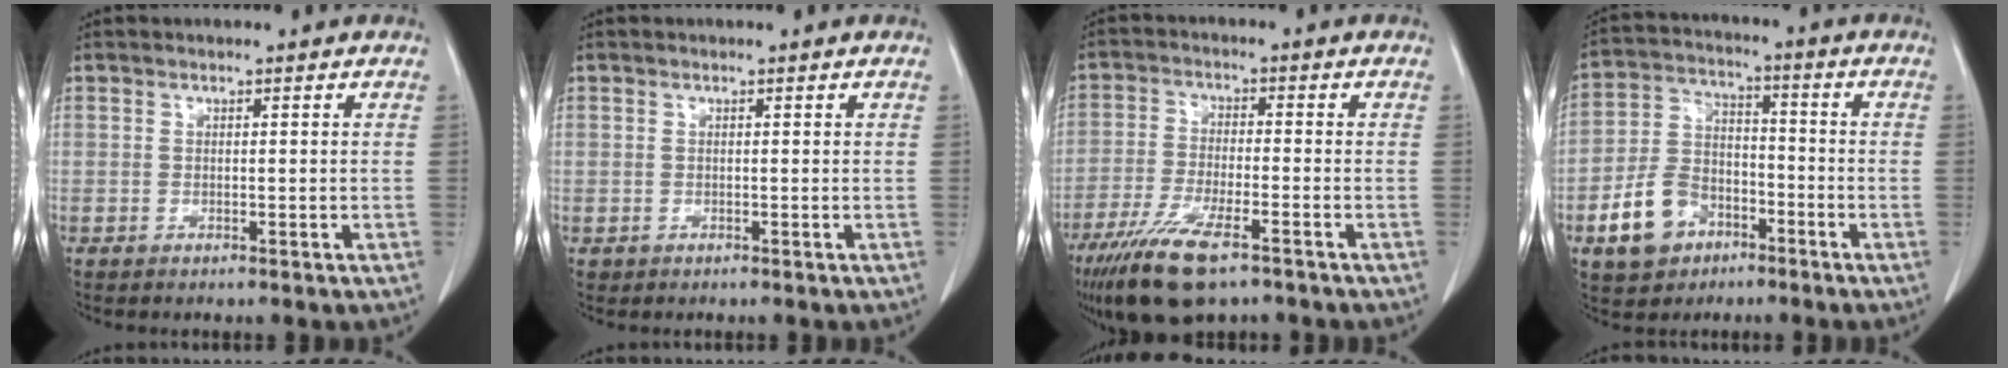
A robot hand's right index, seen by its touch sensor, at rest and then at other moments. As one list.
[{"total": 0.6, "force": [-0.1, 0.6, 0.0], "torque": [0.003, 0.006, -0.003]}, {"total": 11.5, "force": [-7.6, 2.7, 8.2], "torque": [-0.158, -0.025, -0.131]}, {"total": 10.3, "force": [-5.2, 7.3, 5.1], "torque": [-0.121, 0.017, -0.088]}]